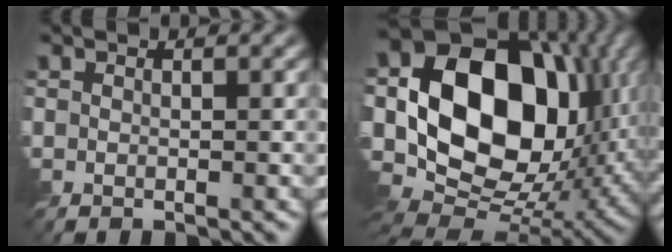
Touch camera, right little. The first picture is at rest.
{"total": 18.5, "force": [3.3, 13.6, 12.2], "torque": [-0.240, -0.010, 0.081]}